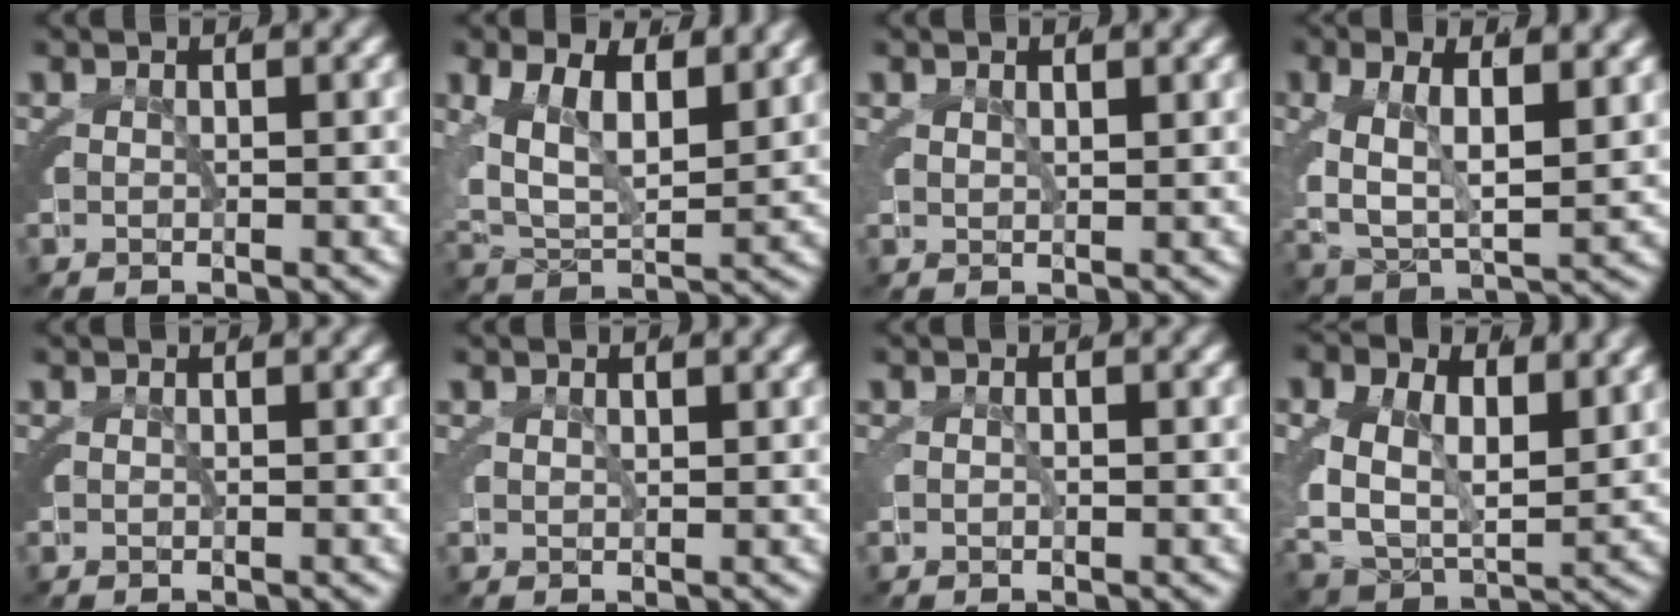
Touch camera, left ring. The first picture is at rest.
{"total": 8.4, "force": [1.4, 5.9, 5.8], "torque": [-0.118, -0.017, 0.027]}
{"total": 1.2, "force": [1.0, 0.4, 0.5], "torque": [-0.013, -0.004, 0.023]}
{"total": 7.4, "force": [0.9, 4.7, 5.6], "torque": [-0.118, -0.014, 0.021]}
{"total": 0.0}
{"total": 1.0, "force": [0.7, 0.5, 0.4], "torque": [-0.012, -0.003, 0.016]}
{"total": 0.0}
{"total": 9.4, "force": [1.0, 7.3, 5.8], "torque": [-0.124, -0.028, 0.018]}